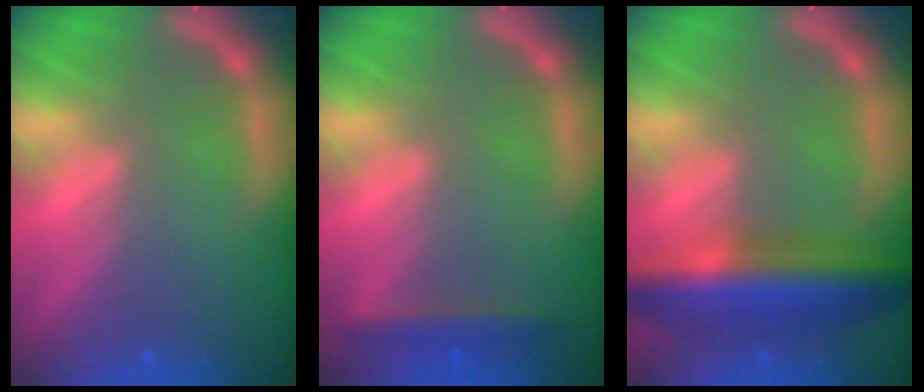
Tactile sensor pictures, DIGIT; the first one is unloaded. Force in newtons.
{"total": 2.4}
{"total": 8.5}